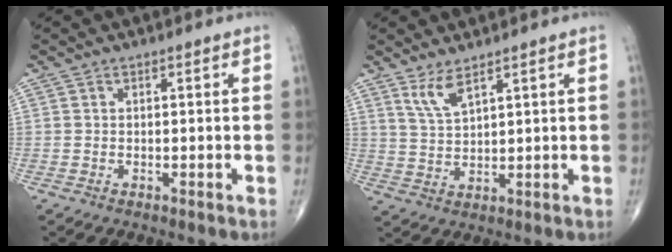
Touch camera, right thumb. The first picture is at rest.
{"total": 4.5, "force": [3.2, 1.1, 3.0], "torque": [-0.063, -0.026, 0.071]}